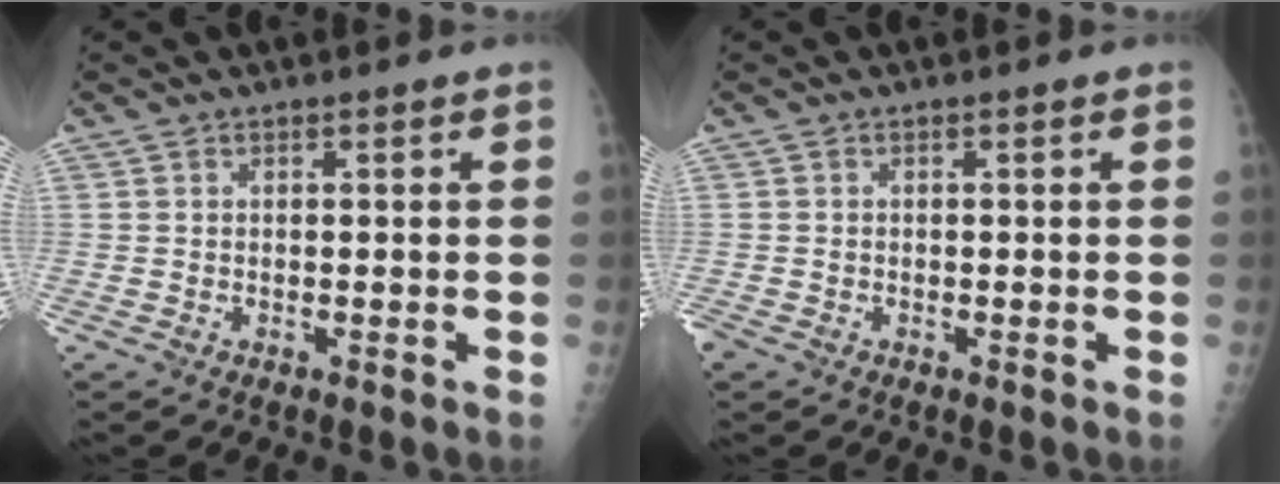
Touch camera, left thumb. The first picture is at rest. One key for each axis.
{"total": 1.1, "fx": -0.5, "fy": 0.8, "fz": 0.5, "tx": -0.017, "ty": -0.002, "tz": -0.012}